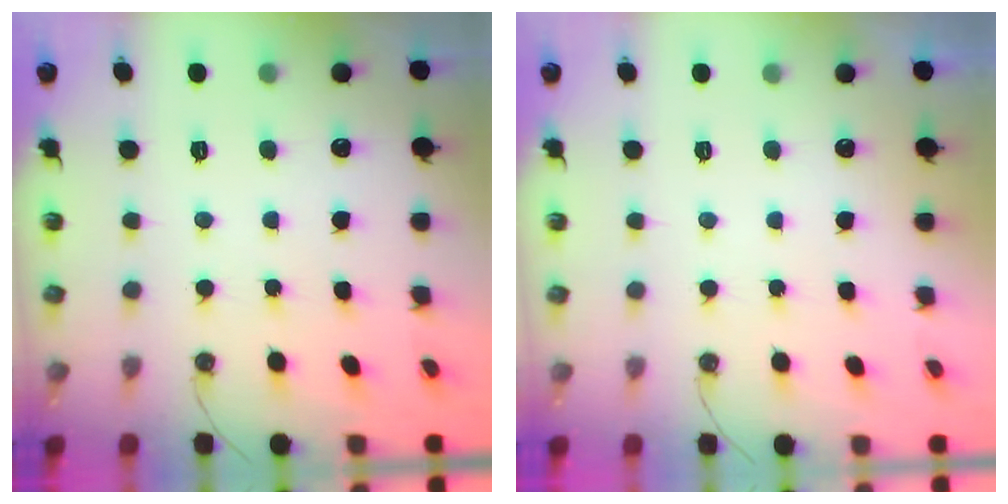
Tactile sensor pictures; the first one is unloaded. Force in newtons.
{"total": 0.0}